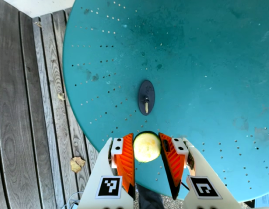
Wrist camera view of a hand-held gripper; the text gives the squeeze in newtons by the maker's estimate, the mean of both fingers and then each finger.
{"total": 10.9, "left": 11.3, "right": 10.6}